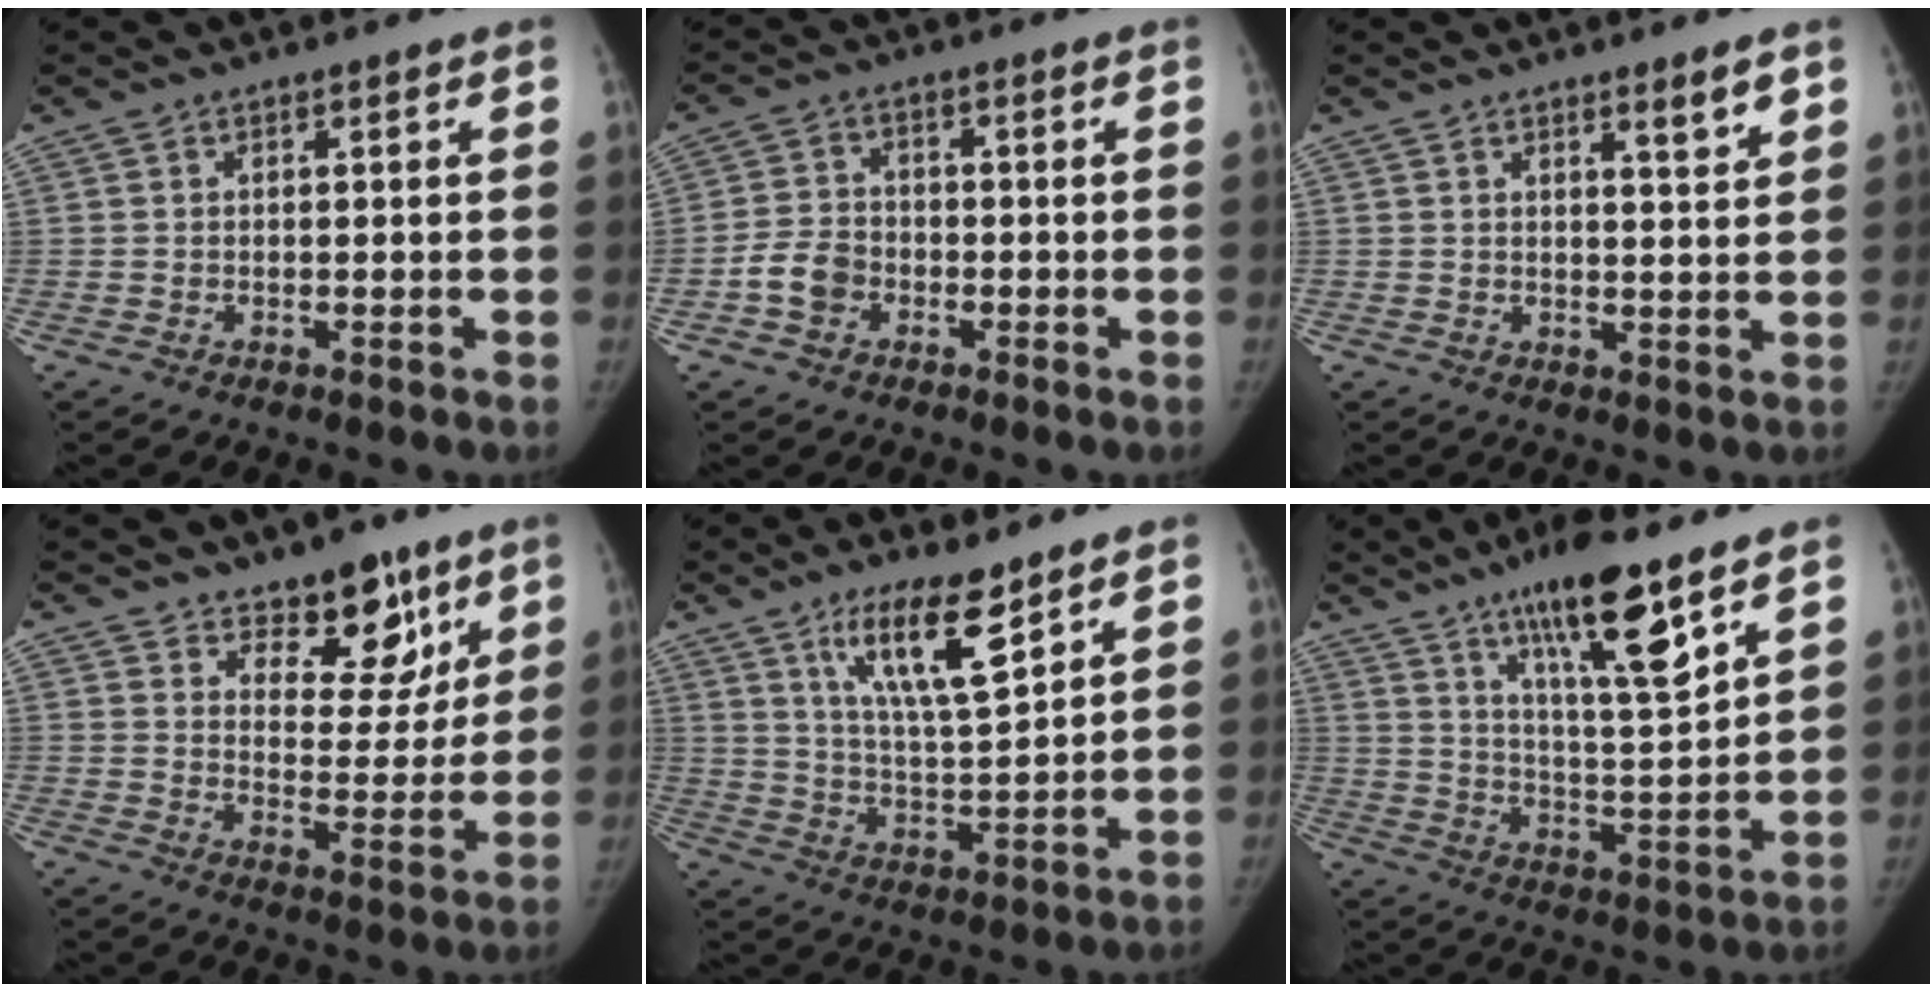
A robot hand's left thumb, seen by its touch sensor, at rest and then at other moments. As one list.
[{"total": 5.6, "force": [-2.1, 4.4, 2.7], "torque": [-0.040, 0.019, -0.043]}, {"total": 3.8, "force": [2.5, 0.5, 2.8], "torque": [-0.036, -0.021, 0.038]}, {"total": 11.8, "force": [8.1, 6.5, 5.7], "torque": [-0.025, -0.050, 0.122]}, {"total": 12.5, "force": [7.8, 3.0, 9.3], "torque": [-0.151, -0.049, 0.145]}, {"total": 16.5, "force": [10.3, 3.0, 12.6], "torque": [-0.199, -0.059, 0.181]}]